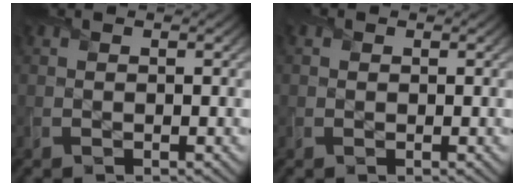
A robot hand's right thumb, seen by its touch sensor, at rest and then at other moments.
{"total": 0.6, "force": [0.2, 0.5, -0.1], "torque": [0.001, -0.003, 0.004]}